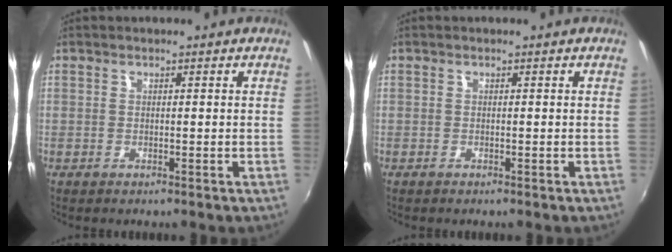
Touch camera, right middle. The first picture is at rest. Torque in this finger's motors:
{"motor_torque": [-0.33, -0.09, 0.09, 0.01]}